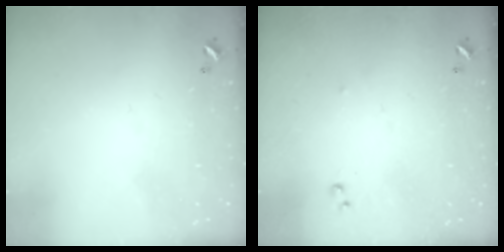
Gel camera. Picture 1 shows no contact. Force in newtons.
{"total": 5.4, "press": 5.4, "slide": 0.6}